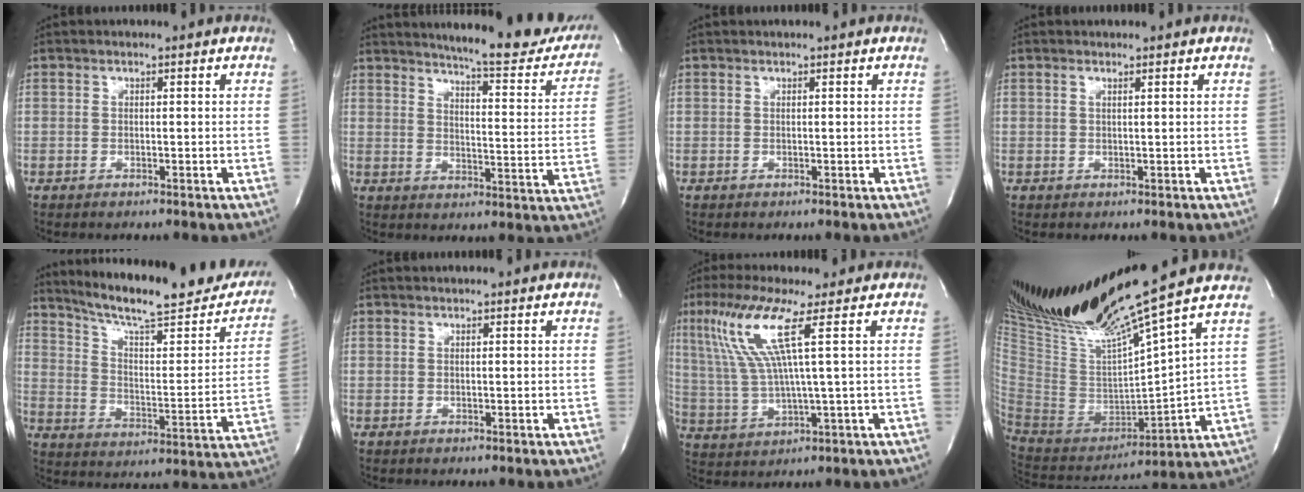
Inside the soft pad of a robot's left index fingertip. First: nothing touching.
{"total": 21.0, "force": [18.6, 3.0, 9.3], "torque": [-0.119, -0.068, 0.212]}
{"total": 0.0}
{"total": 0.6, "force": [0.4, -0.2, 0.4], "torque": [-0.014, -0.003, 0.009]}
{"total": 25.1, "force": [21.1, 3.9, 13.0], "torque": [-0.194, -0.039, 0.283]}
{"total": 0.0}
{"total": 9.6, "force": [3.8, -1.1, 8.8], "torque": [-0.196, 0.003, 0.080]}
{"total": 25.0, "force": [20.1, -1.0, 14.9], "torque": [-0.261, -0.036, 0.356]}